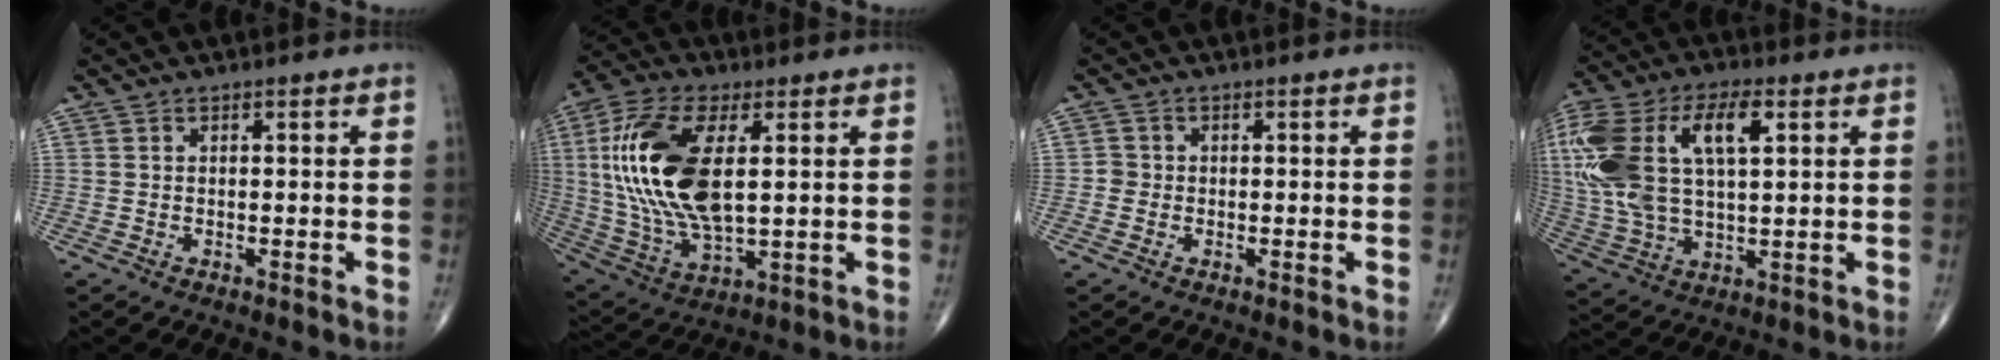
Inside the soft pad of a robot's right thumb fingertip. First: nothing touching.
{"total": 20.8, "force": [3.4, 9.8, 18.0], "torque": [-0.385, -0.011, 0.066]}
{"total": 1.6, "force": [-0.4, 1.5, 0.3], "torque": [0.007, 0.007, -0.011]}
{"total": 23.1, "force": [6.0, 11.5, 19.1], "torque": [-0.434, 0.020, 0.110]}